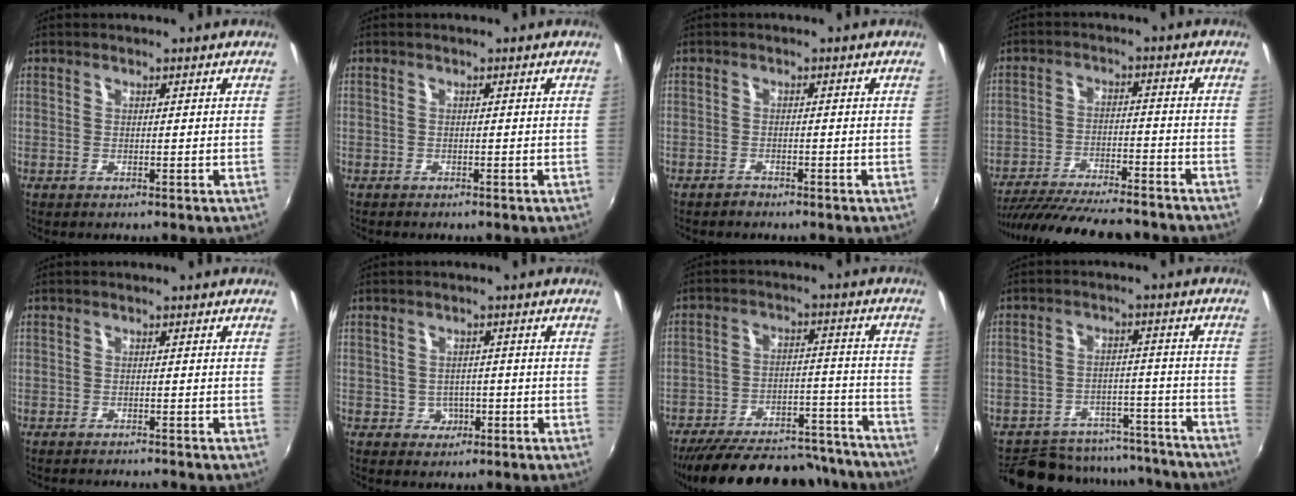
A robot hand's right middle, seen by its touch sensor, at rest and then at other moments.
{"total": 0.7, "force": [-0.6, 0.3, 0.0], "torque": [-0.004, -0.002, -0.010]}
{"total": 1.2, "force": [-1.1, 0.1, 0.0], "torque": [-0.002, -0.001, -0.022]}
{"total": 20.9, "force": [-18.2, 4.3, 9.3], "torque": [-0.182, -0.031, -0.270]}
{"total": 3.2, "force": [-3.0, 0.0, 0.8], "torque": [-0.027, -0.014, -0.052]}
{"total": 2.8, "force": [-0.9, 2.6, 0.2], "torque": [-0.005, 0.005, -0.010]}
{"total": 27.9, "force": [-24.3, 9.1, 10.3], "torque": [-0.198, 0.020, -0.313]}
{"total": 19.5, "force": [-17.2, 7.6, 5.2], "torque": [-0.112, 0.037, -0.211]}